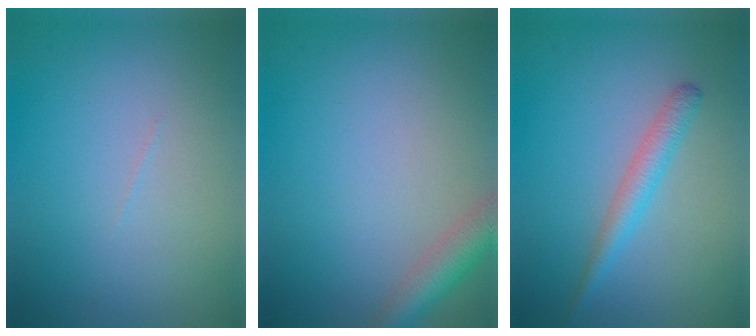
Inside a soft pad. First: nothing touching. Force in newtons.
{"total": 3.2, "press": 3.2, "slide": 0.1}
{"total": 2.3, "press": 2.3, "slide": 0.0}